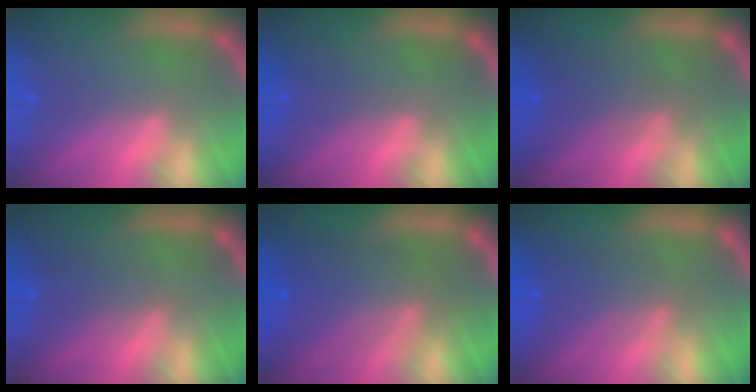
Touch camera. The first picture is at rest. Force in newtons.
{"total": 1.0}
{"total": 3.1}
{"total": 2.5}
{"total": 6.5}
{"total": 4.6}